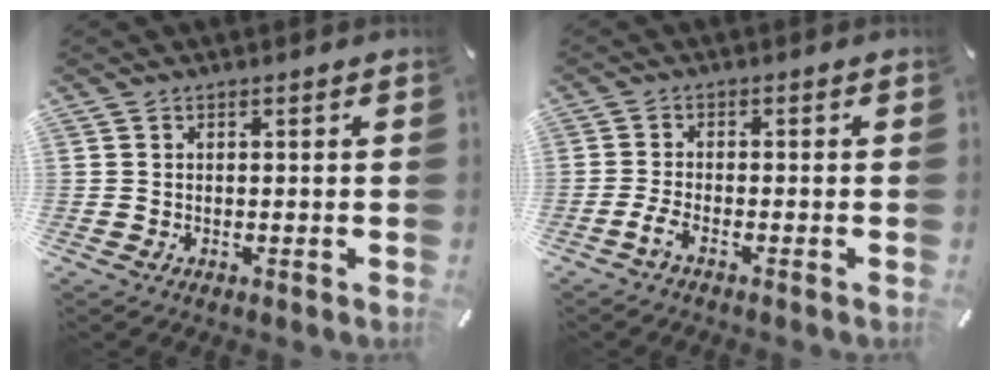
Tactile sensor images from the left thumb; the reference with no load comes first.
{"total": 2.8, "force": [-1.8, 0.5, 2.1], "torque": [-0.046, -0.001, -0.036]}